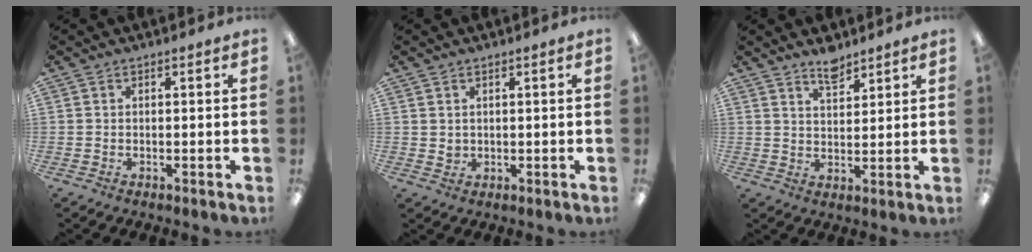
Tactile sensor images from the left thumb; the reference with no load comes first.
{"total": 1.5, "force": [1.0, 1.1, 0.4], "torque": [-0.001, -0.002, 0.016]}
{"total": 5.2, "force": [4.5, 1.8, 1.9], "torque": [-0.023, -0.031, 0.079]}